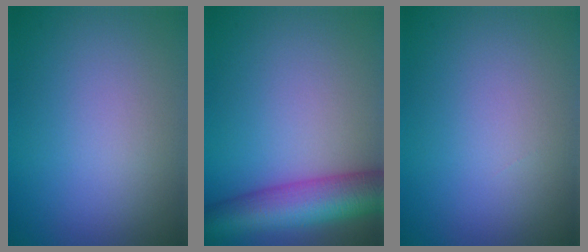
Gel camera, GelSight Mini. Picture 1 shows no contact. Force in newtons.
{"total": 8.2, "press": 8.2, "slide": 0.3}
{"total": 0.0}